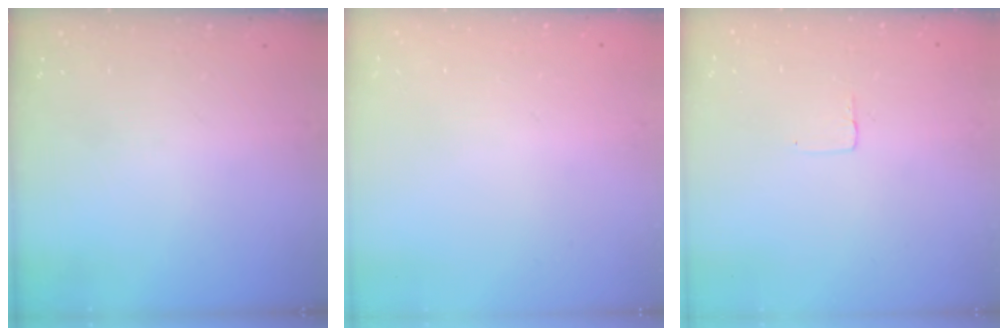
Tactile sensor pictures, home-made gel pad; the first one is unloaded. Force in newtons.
{"total": 0.0}
{"total": 2.5, "press": 2.5, "slide": 0.1}